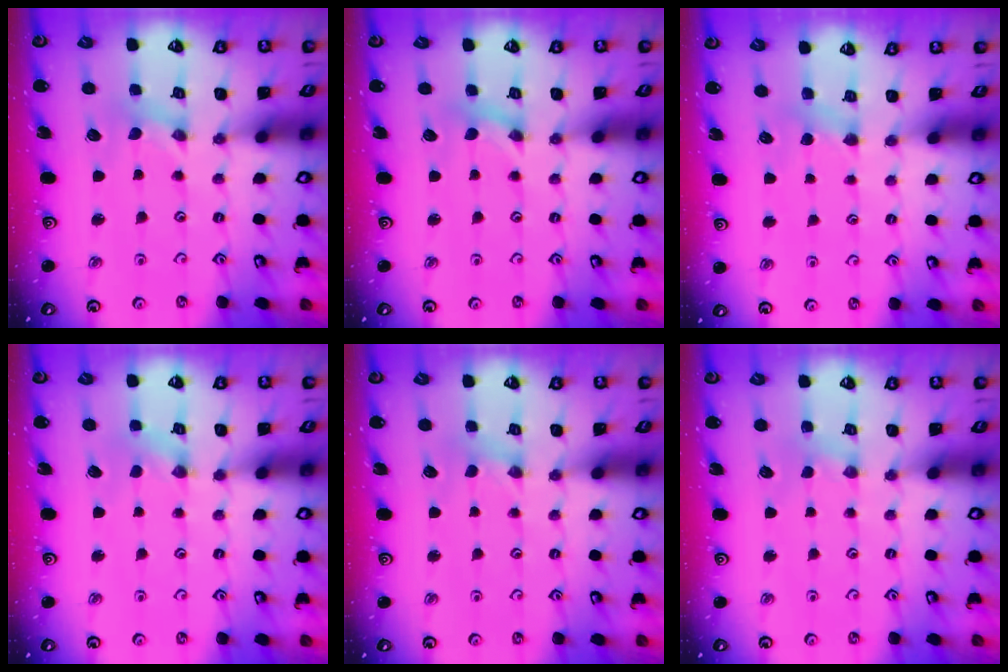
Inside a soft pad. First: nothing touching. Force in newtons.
{"total": 0.6, "press": 0.5, "slide": 0.1}
{"total": 3.8, "press": 3.8, "slide": 0.7}
{"total": 0.9, "press": 0.9, "slide": 0.2}
{"total": 1.5, "press": 1.5, "slide": 0.2}
{"total": 1.5, "press": 1.5, "slide": 0.3}